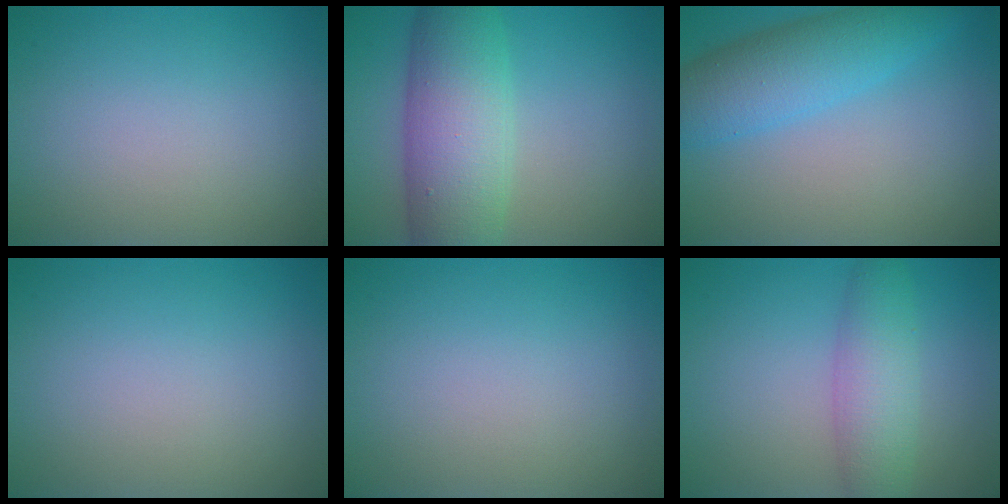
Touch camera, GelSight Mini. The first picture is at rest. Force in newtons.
{"total": 8.7, "press": 8.7, "slide": 0.2}
{"total": 6.0, "press": 6.0, "slide": 0.1}
{"total": 0.0}
{"total": 0.0}
{"total": 4.3, "press": 4.3, "slide": 0.0}